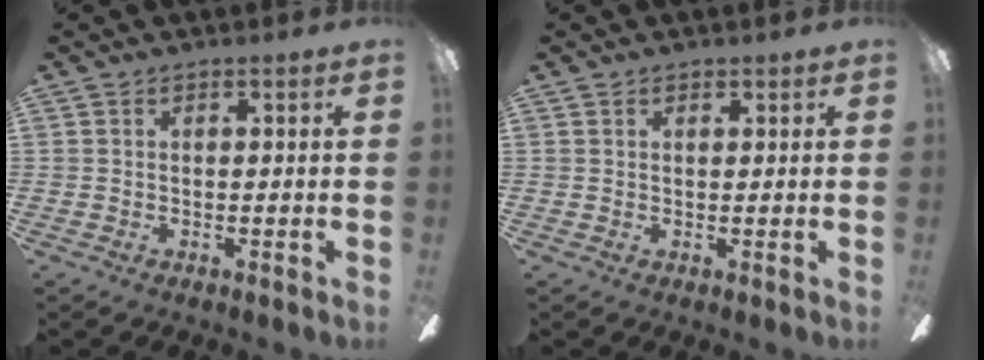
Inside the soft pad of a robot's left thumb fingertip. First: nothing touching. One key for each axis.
{"total": 1.1, "fx": 0.9, "fy": 0.7, "fz": 0.1, "tx": -0.001, "ty": 0.001, "tz": 0.017}